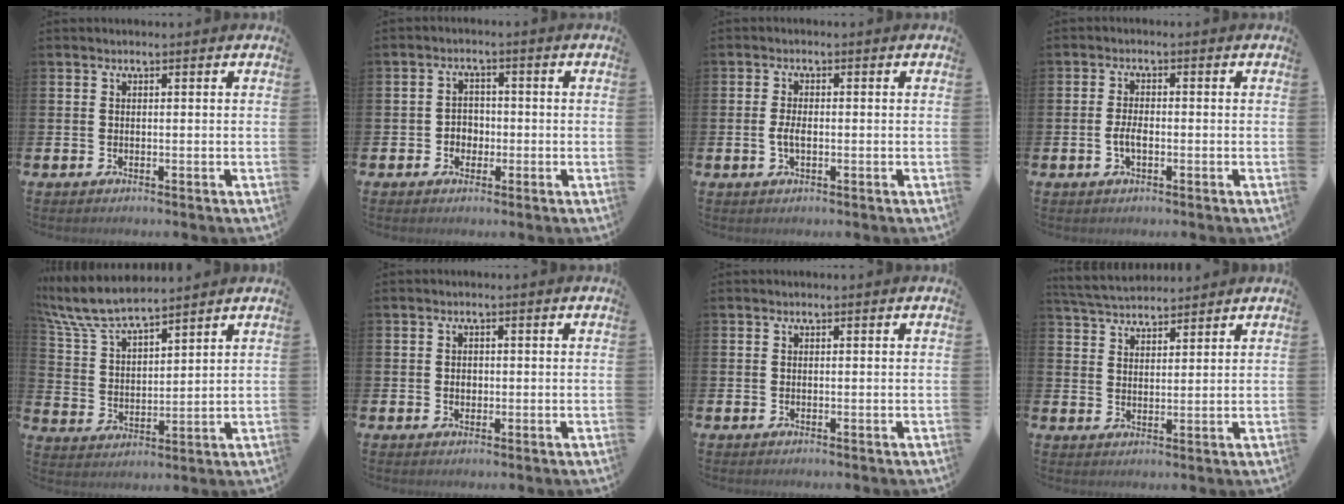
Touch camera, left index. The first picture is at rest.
{"total": 2.6, "force": [-0.9, 2.3, 0.9], "torque": [-0.013, 0.004, -0.024]}
{"total": 2.3, "force": [-0.4, 1.0, 2.0], "torque": [-0.036, 0.002, -0.010]}
{"total": 2.5, "force": [-0.7, 1.1, 2.1], "torque": [-0.037, 0.002, -0.013]}
{"total": 7.9, "force": [7.4, 1.1, 2.6], "torque": [-0.085, -0.034, 0.133]}
{"total": 1.3, "force": [-0.1, 1.1, 0.8], "torque": [-0.007, 0.006, -0.006]}
{"total": 0.0}
{"total": 4.3, "force": [4.2, 0.8, 0.6], "torque": [-0.031, -0.018, 0.078]}